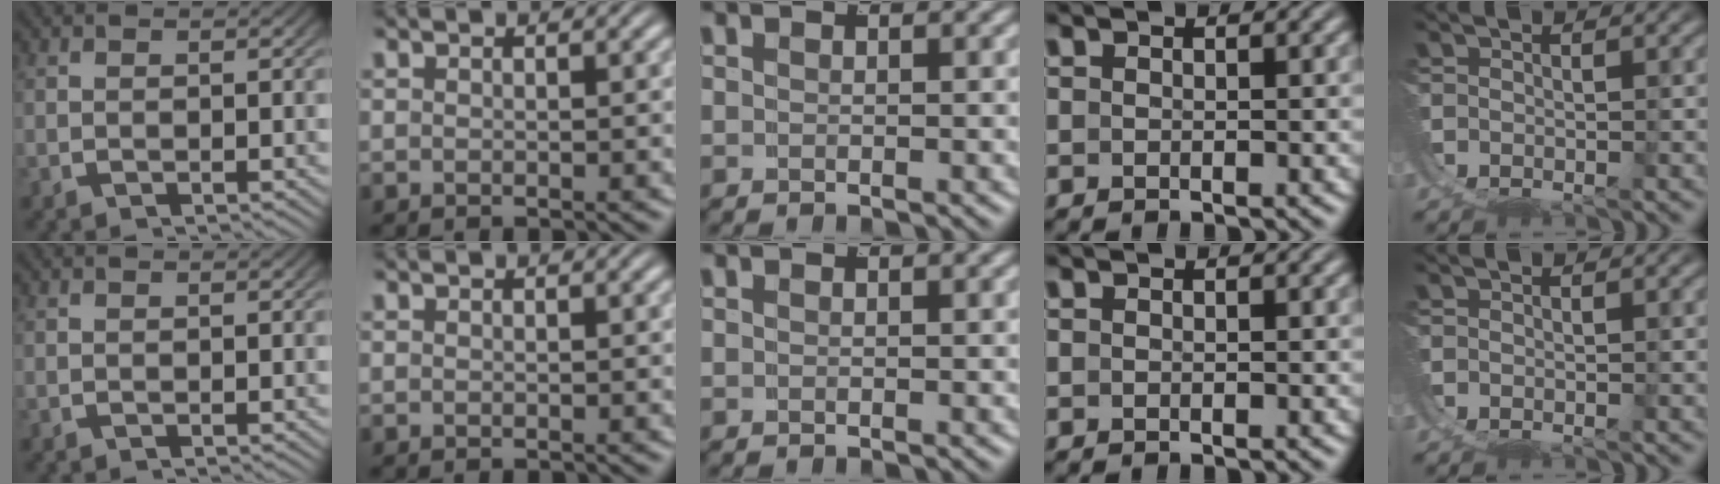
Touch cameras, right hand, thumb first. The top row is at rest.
{}